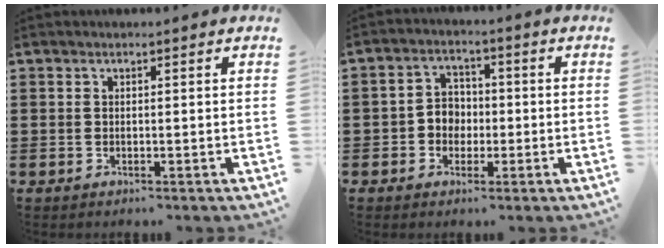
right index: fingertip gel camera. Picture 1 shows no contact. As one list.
[{"total": 3.9, "force": [-1.0, 3.4, 1.5], "torque": [-0.039, 0.009, -0.024]}]